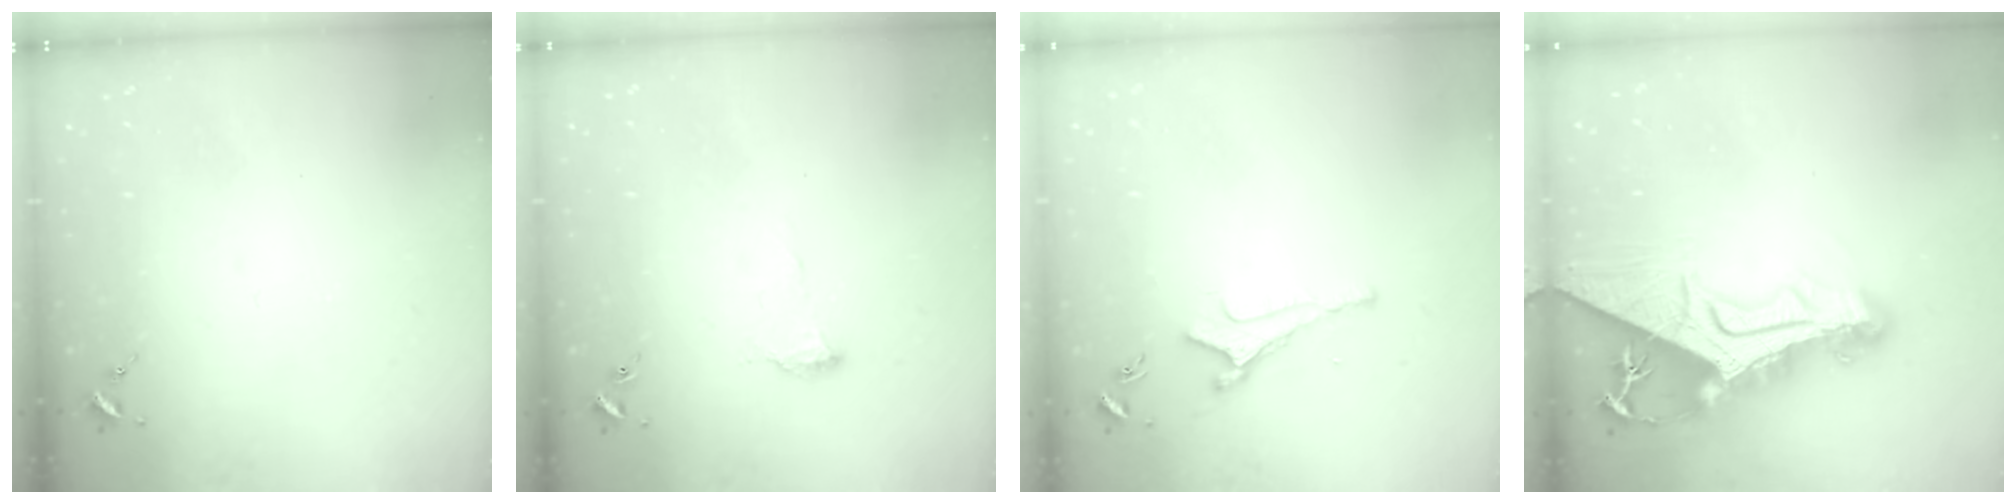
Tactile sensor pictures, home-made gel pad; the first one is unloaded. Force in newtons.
{"total": 6.9, "press": 6.9, "slide": 0.6}
{"total": 3.9, "press": 3.8, "slide": 0.7}
{"total": 19.2, "press": 19.1, "slide": 1.9}